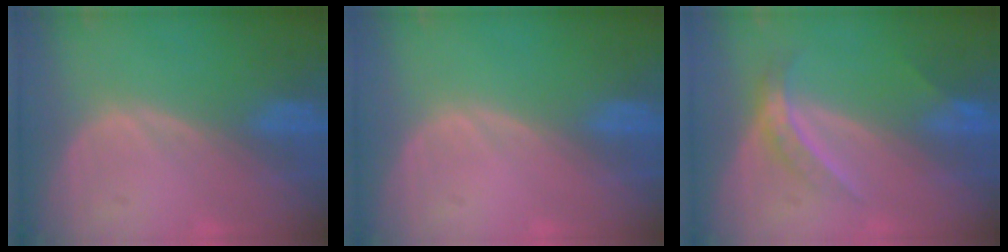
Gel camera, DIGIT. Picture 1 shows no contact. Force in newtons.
{"total": 0.0}
{"total": 4.6, "press": 4.1, "slide": 2.1}